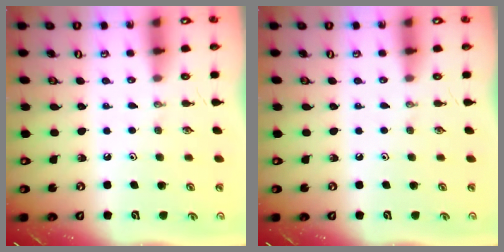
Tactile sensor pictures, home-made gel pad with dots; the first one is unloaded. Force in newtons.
{"total": 0.0}